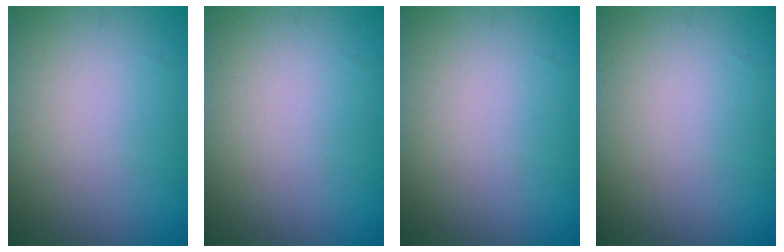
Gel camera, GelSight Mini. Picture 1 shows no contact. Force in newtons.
{"total": 0.0}
{"total": 0.0}
{"total": 0.0}